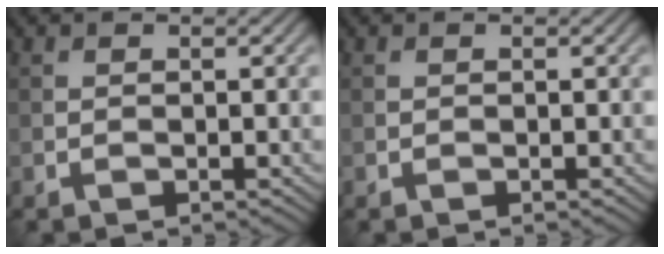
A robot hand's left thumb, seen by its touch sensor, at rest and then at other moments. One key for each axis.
{"total": 0.0}